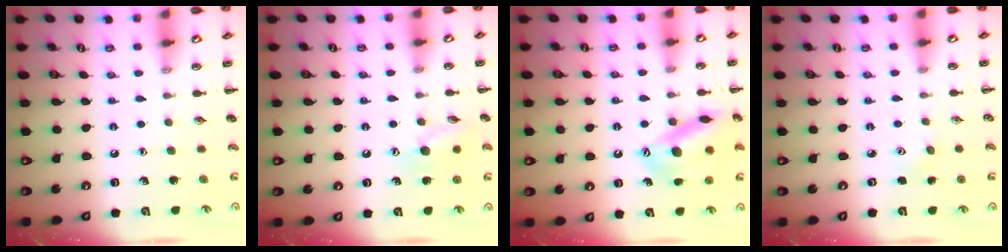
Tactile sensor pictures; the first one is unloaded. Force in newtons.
{"total": 8.6, "press": 8.5, "slide": 1.2}
{"total": 16.1, "press": 16.0, "slide": 1.9}
{"total": 3.2, "press": 3.1, "slide": 0.8}